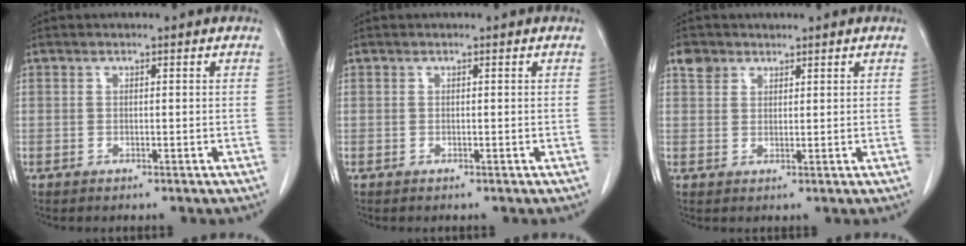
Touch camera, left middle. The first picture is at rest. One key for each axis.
{"total": 0.0}
{"total": 2.6, "fx": 1.8, "fy": 1.8, "fz": 0.4, "tx": -0.009, "ty": 0.011, "tz": 0.034}